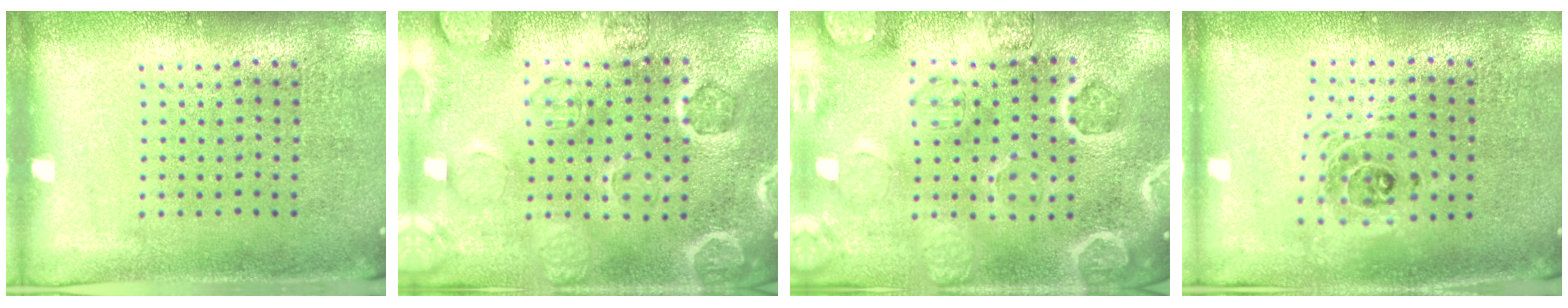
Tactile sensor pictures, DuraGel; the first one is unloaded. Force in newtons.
{"total": 2.6, "press": 2.6, "slide": 0.2}
{"total": 2.9, "press": 2.9, "slide": 0.3}
{"total": 1.6, "press": 1.3, "slide": 0.8}